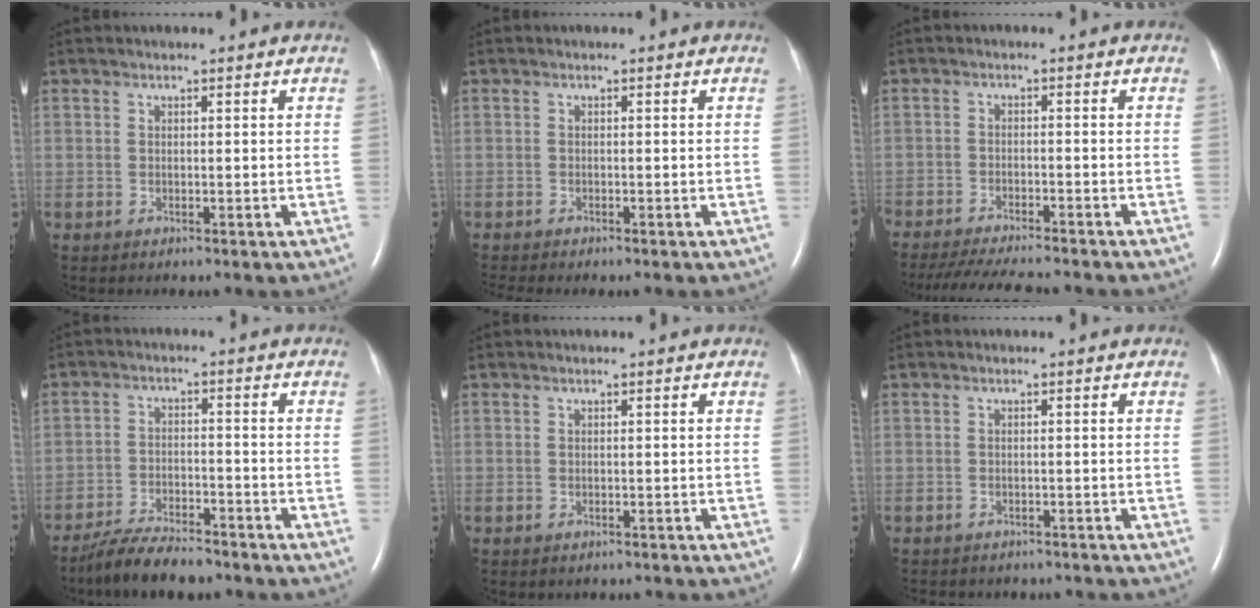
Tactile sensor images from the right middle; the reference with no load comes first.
{"total": 2.4, "force": [-2.2, 0.1, 1.1], "torque": [-0.015, -0.005, -0.031]}
{"total": 13.4, "force": [-11.9, 2.0, 6.0], "torque": [-0.103, -0.026, -0.173]}
{"total": 8.6, "force": [-7.5, 2.0, 3.7], "torque": [-0.069, -0.018, -0.130]}
{"total": 1.3, "force": [-1.1, 0.7, 0.2], "torque": [-0.006, 0.000, -0.012]}
{"total": 6.9, "force": [-6.1, 2.6, 1.7], "torque": [-0.023, 0.004, -0.067]}